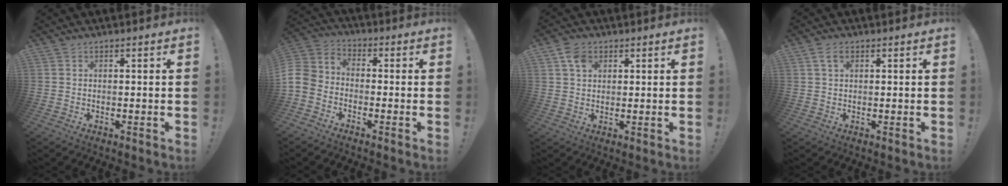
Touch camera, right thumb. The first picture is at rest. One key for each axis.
{"total": 7.4, "fx": -5.1, "fy": 4.7, "fz": 2.7, "tx": -0.064, "ty": 0.029, "tz": -0.098}
{"total": 4.9, "fx": 2.1, "fy": 3.6, "fz": 2.6, "tx": -0.033, "ty": -0.003, "tz": 0.038}
{"total": 3.4, "fx": 1.6, "fy": 1.9, "fz": 2.3, "tx": -0.035, "ty": -0.002, "tz": 0.027}